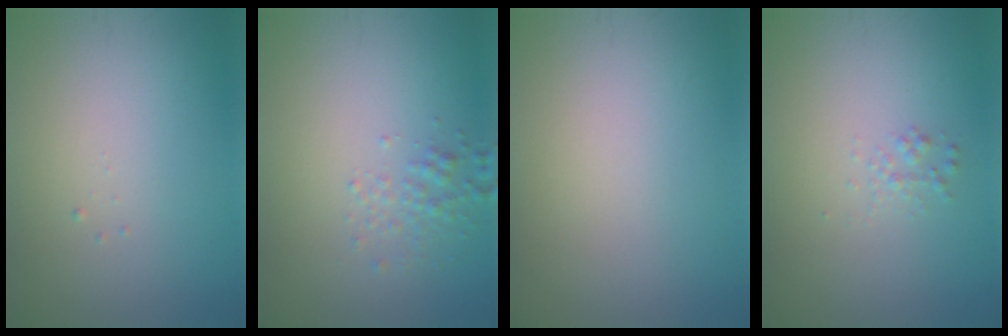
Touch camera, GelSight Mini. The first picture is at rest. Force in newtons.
{"total": 1.6, "press": 1.6, "slide": 0.1}
{"total": 0.0}
{"total": 0.9, "press": 0.9, "slide": 0.1}